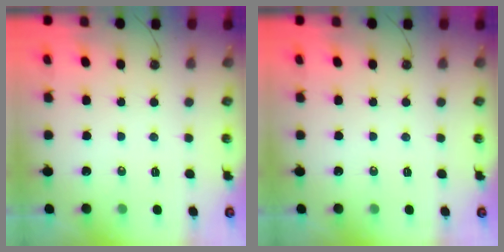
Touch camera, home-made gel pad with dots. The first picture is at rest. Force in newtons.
{"total": 0.0}